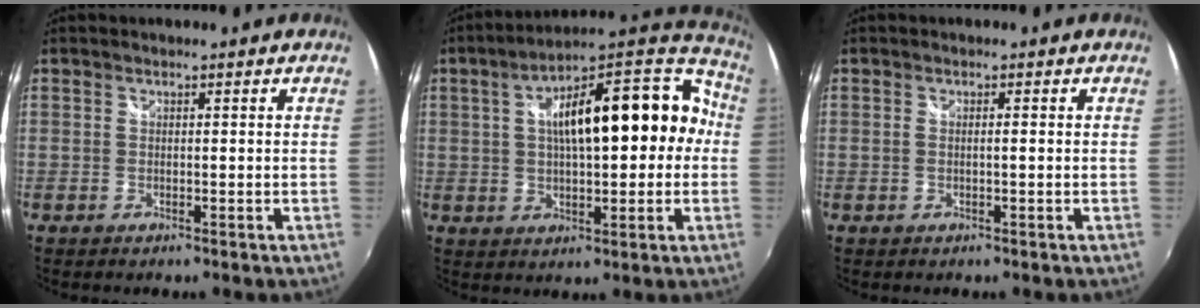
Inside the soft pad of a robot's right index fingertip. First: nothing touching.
{"total": 21.3, "force": [1.6, 8.8, 19.3], "torque": [-0.306, 0.048, 0.025]}
{"total": 0.7, "force": [-0.1, -0.1, 0.7], "torque": [-0.014, 0.000, -0.003]}